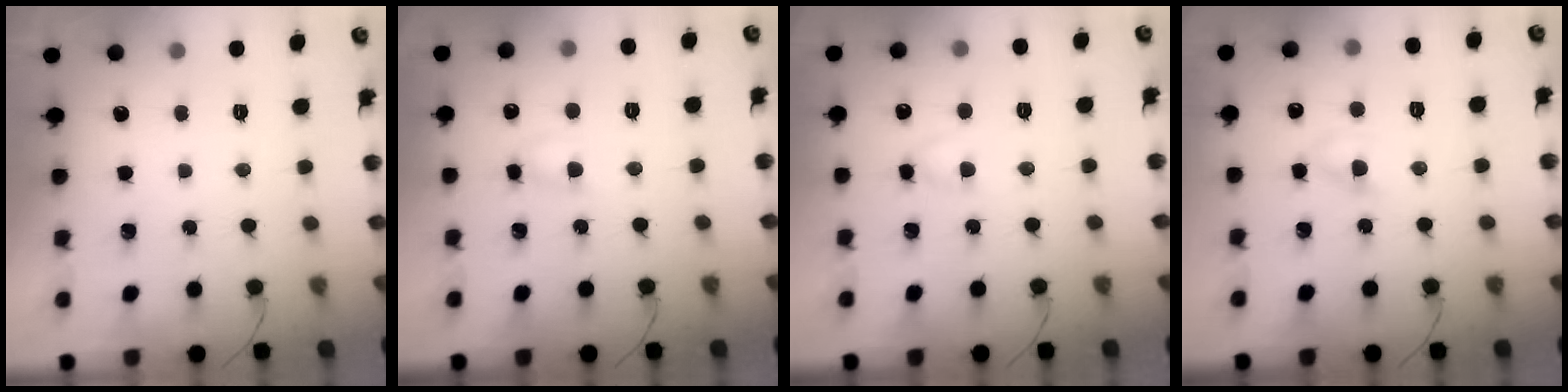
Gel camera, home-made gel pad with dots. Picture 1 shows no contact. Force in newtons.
{"total": 2.7, "press": 2.5, "slide": 1.0}
{"total": 2.9, "press": 2.7, "slide": 1.0}
{"total": 4.3, "press": 4.0, "slide": 1.5}